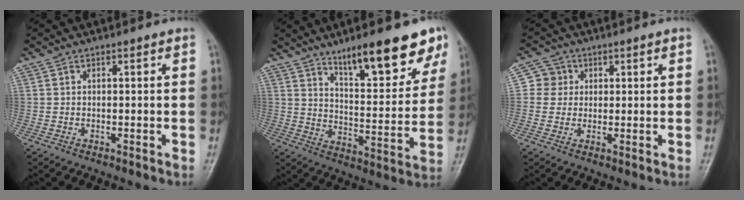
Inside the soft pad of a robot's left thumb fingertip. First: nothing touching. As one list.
[{"total": 16.4, "force": [11.1, 4.7, 11.1], "torque": [-0.118, -0.064, 0.173]}, {"total": 3.9, "force": [0.8, 3.8, 0.3], "torque": [0.025, 0.004, 0.005]}]